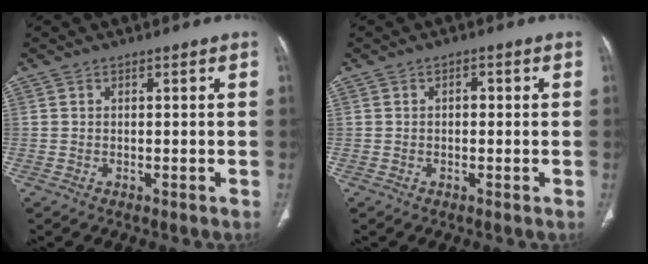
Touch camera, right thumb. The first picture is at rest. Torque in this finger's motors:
{"motor_torque": [-0.69, 0.05, -0.20, 0.01, 0.08]}